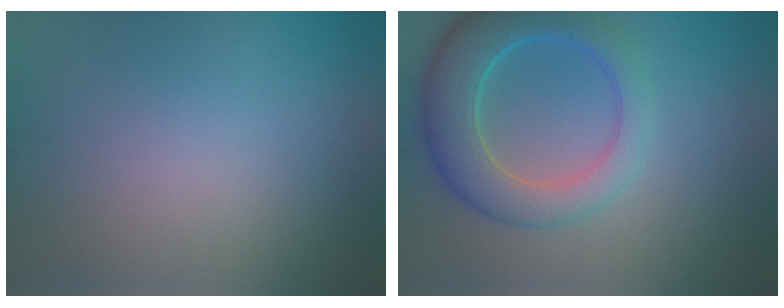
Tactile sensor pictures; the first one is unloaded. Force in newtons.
{"total": 6.9, "press": 6.8, "slide": 0.5}